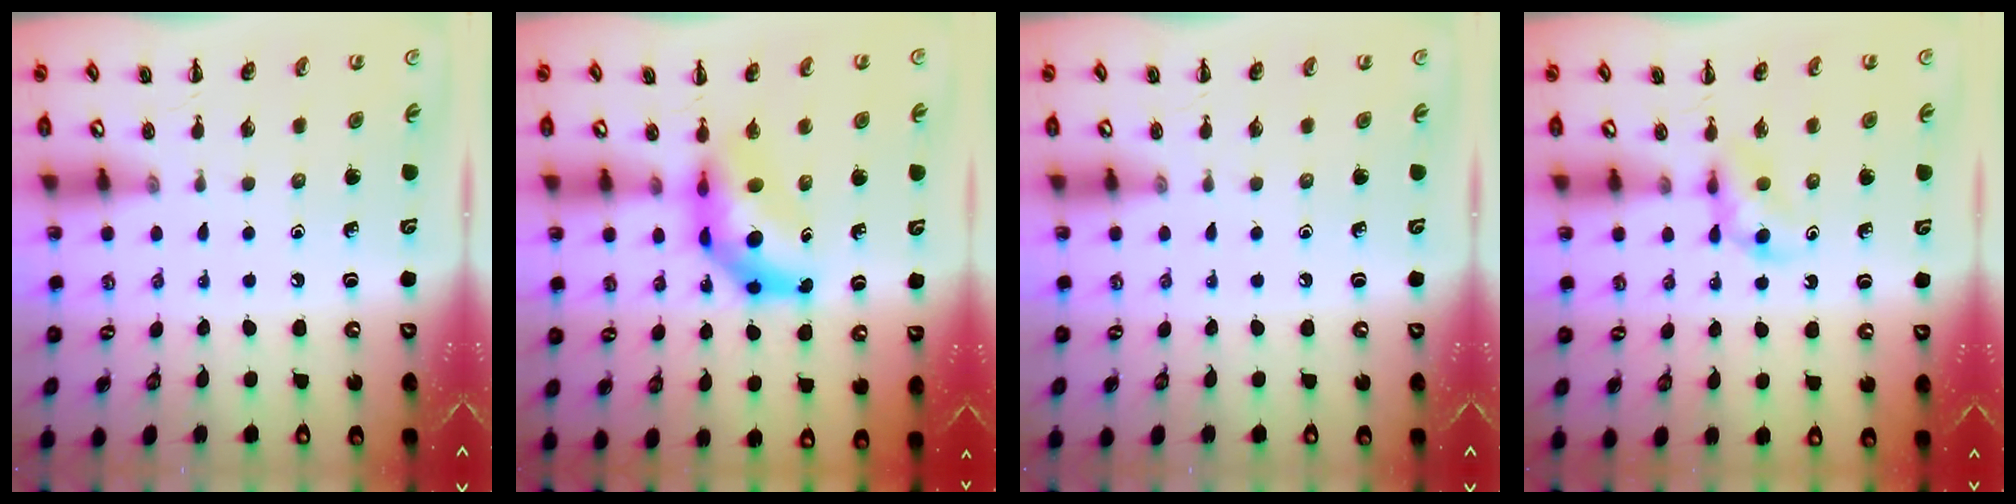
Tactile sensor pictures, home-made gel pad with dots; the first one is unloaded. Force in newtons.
{"total": 7.6, "press": 7.2, "slide": 2.3}
{"total": 0.0}
{"total": 4.1, "press": 3.9, "slide": 1.3}